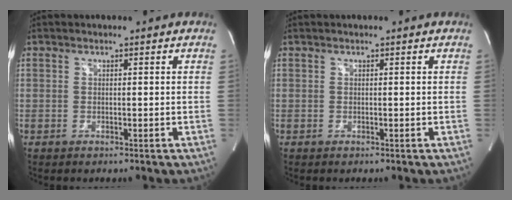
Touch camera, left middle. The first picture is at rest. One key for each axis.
{"total": 0.0}